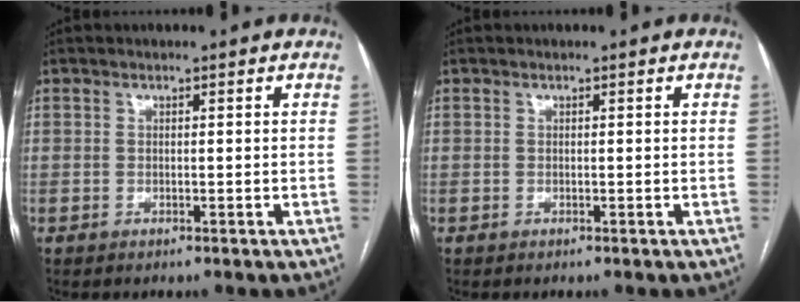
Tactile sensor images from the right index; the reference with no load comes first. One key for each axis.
{"total": 0.0}